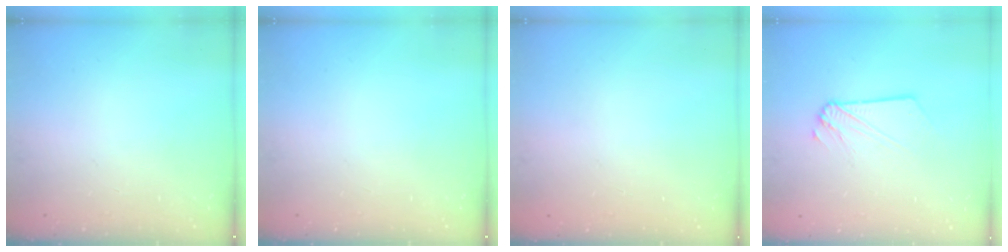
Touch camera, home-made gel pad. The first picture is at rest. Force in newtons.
{"total": 0.0}
{"total": 0.0}
{"total": 3.7, "press": 3.6, "slide": 0.6}